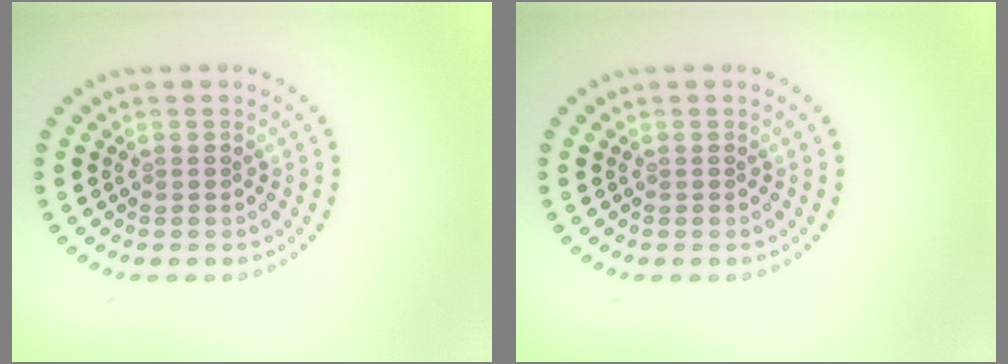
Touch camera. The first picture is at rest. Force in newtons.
{"total": 0.0}